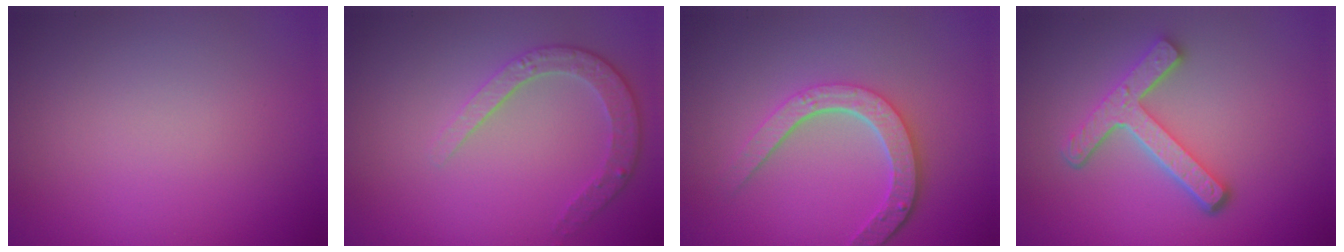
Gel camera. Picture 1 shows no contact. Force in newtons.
{"total": 2.6, "press": 2.5, "slide": 1.0}
{"total": 4.4, "press": 3.4, "slide": 2.9}
{"total": 4.7, "press": 3.5, "slide": 3.2}